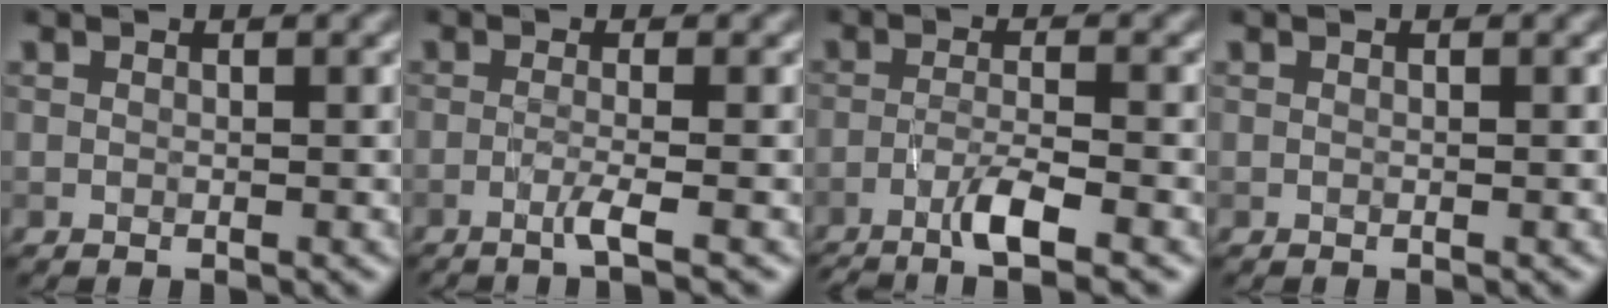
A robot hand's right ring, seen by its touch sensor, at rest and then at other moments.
{"total": 2.3, "force": [-1.0, 0.3, 2.0], "torque": [-0.026, 0.000, -0.032]}
{"total": 3.8, "force": [-2.2, 0.4, 3.1], "torque": [-0.057, 0.004, -0.051]}
{"total": 0.0}